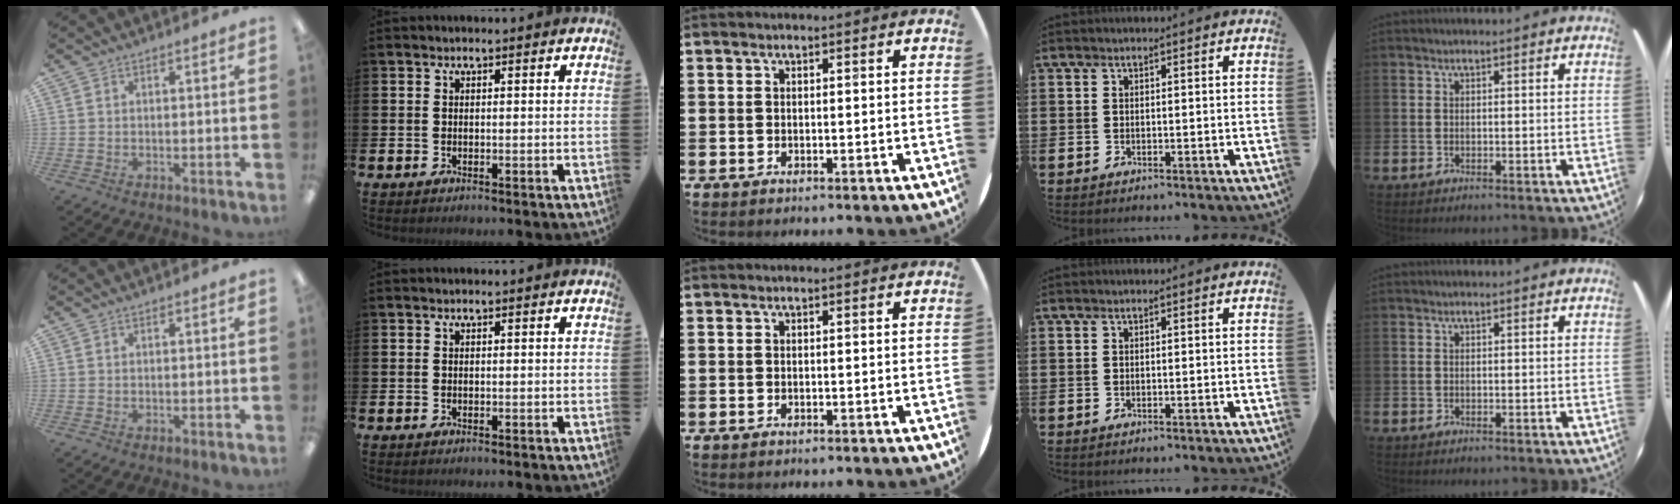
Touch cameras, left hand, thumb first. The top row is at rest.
{}